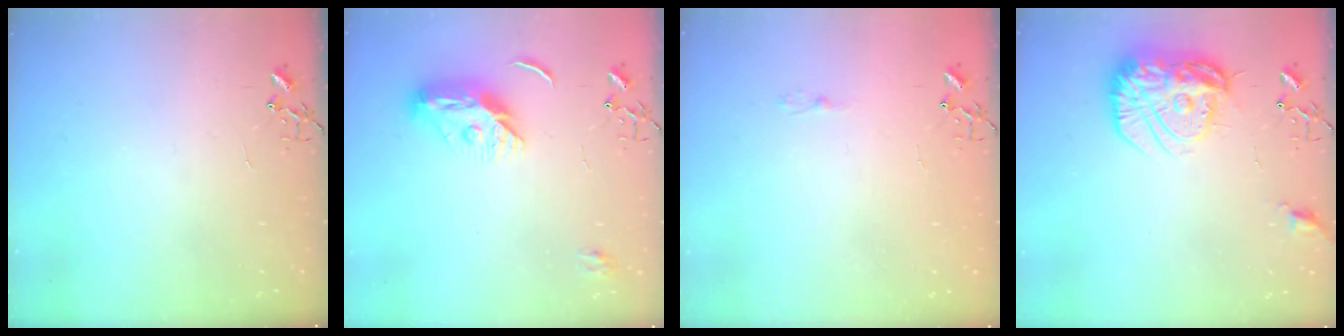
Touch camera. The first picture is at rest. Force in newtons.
{"total": 11.3, "press": 11.3, "slide": 0.7}
{"total": 2.5, "press": 2.5, "slide": 0.3}
{"total": 17.7, "press": 17.6, "slide": 1.4}